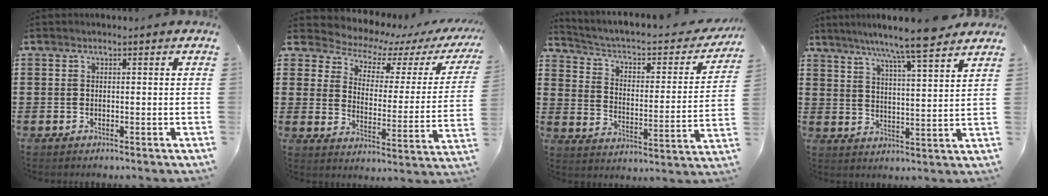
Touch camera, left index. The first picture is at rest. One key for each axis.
{"total": 3.8, "fx": 3.3, "fy": 1.8, "fz": 1.0, "tx": -0.046, "ty": -0.029, "tz": 0.048}
{"total": 3.8, "fx": 2.6, "fy": 1.5, "fz": 2.4, "tx": -0.061, "ty": -0.020, "tz": 0.033}
{"total": 8.0, "fx": 7.0, "fy": -0.4, "fz": 3.9, "tx": -0.089, "ty": -0.037, "tz": 0.118}